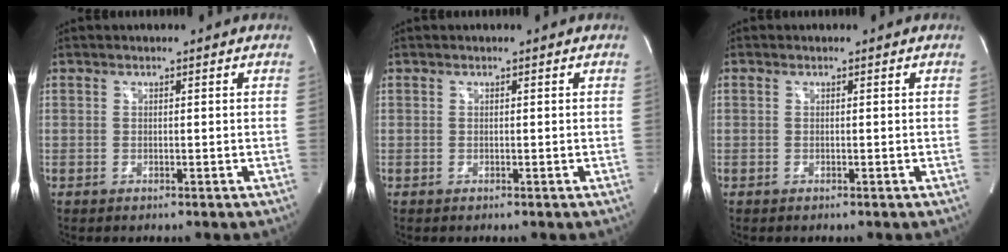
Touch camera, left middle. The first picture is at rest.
{"total": 0.0}
{"total": 0.0}